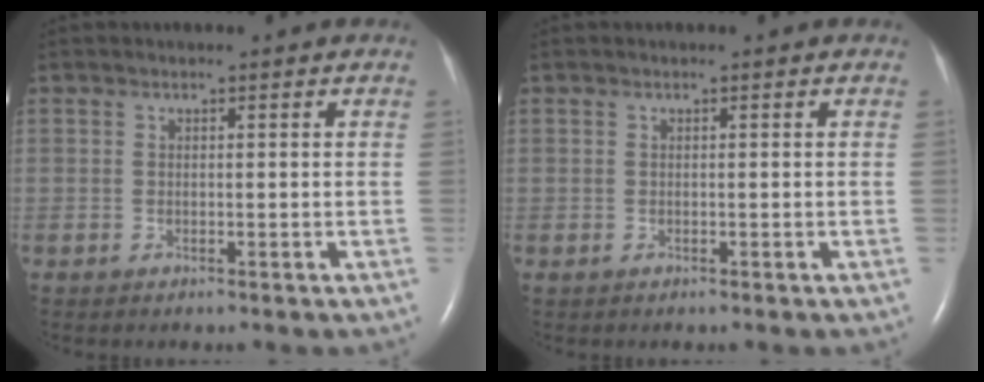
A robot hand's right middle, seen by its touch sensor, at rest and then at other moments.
{"total": 0.0}